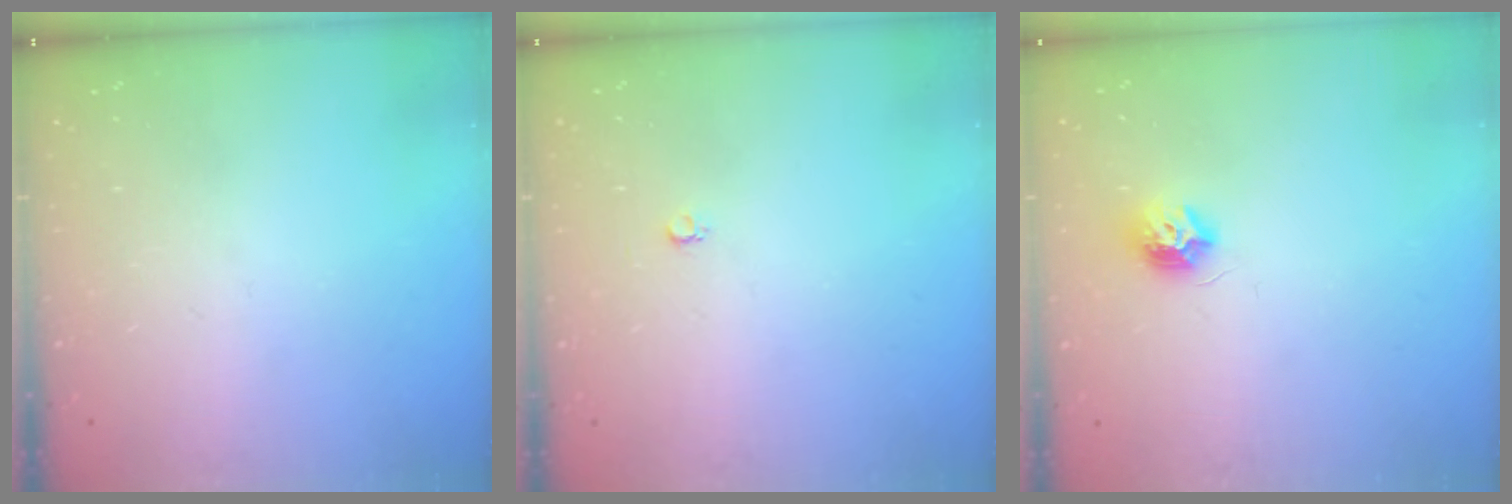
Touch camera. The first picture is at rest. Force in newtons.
{"total": 2.6, "press": 2.6, "slide": 0.3}
{"total": 8.1, "press": 8.1, "slide": 0.1}